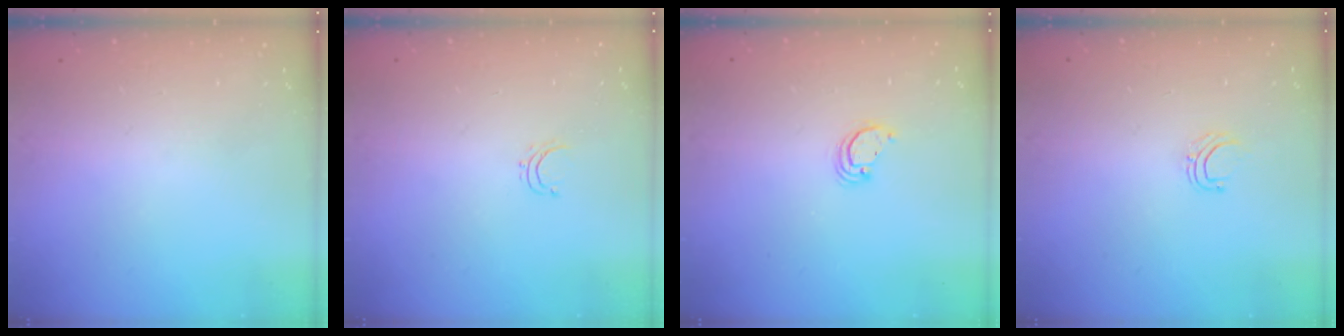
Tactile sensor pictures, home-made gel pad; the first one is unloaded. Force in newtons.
{"total": 3.7, "press": 3.7, "slide": 0.3}
{"total": 2.9, "press": 2.9, "slide": 0.1}
{"total": 3.8, "press": 3.8, "slide": 0.2}